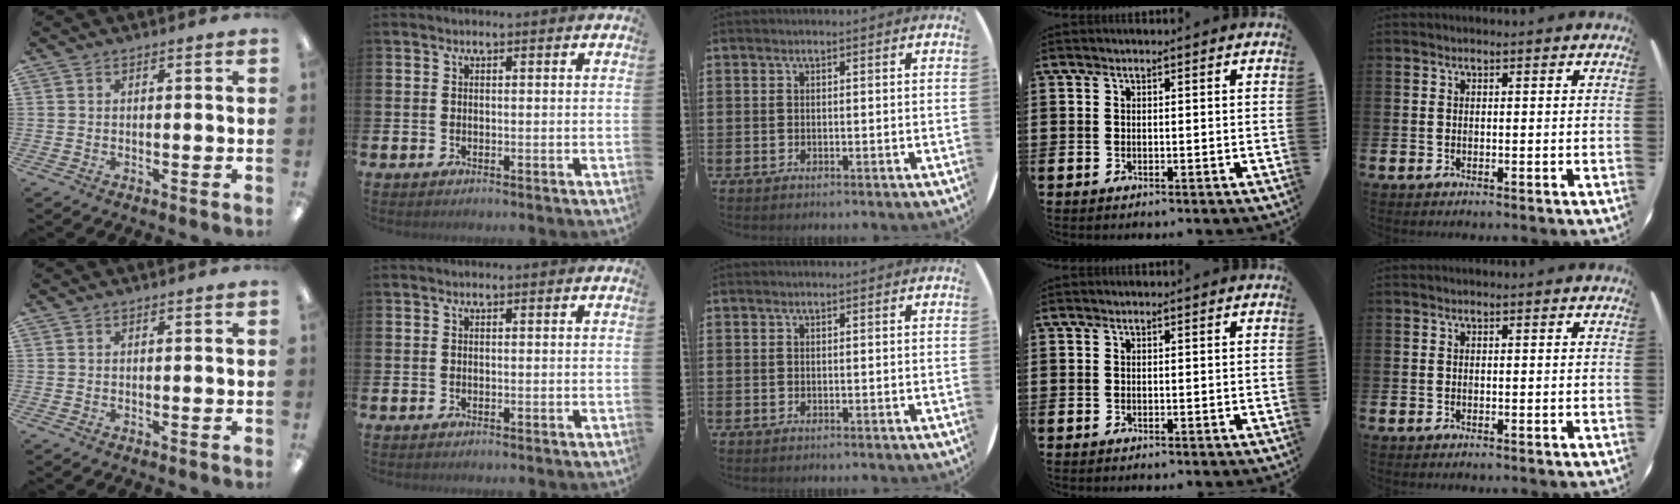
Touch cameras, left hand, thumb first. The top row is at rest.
{}